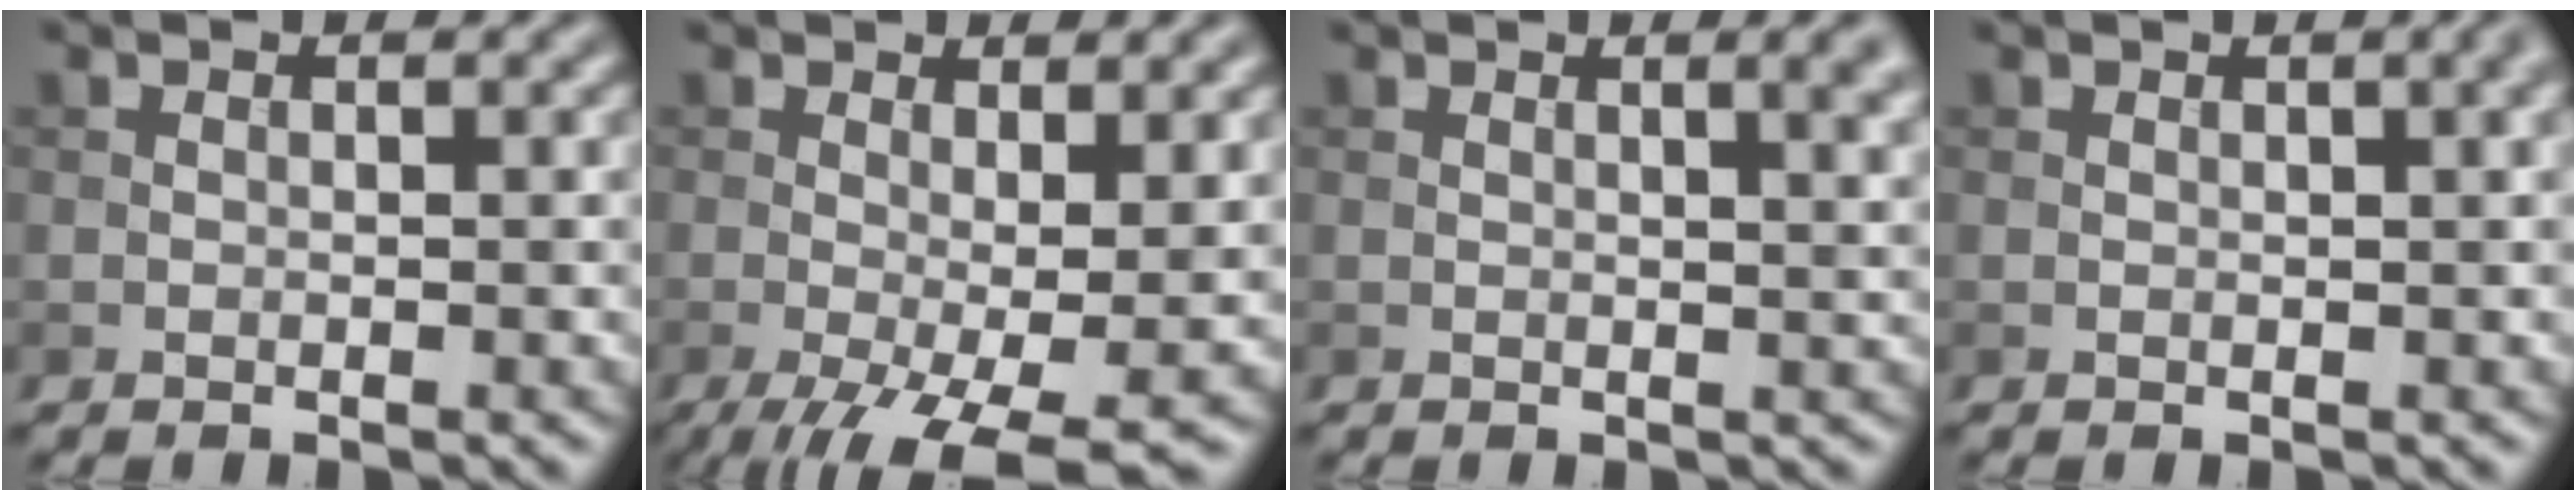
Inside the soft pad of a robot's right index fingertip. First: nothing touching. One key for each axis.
{"total": 7.4, "fx": -2.3, "fy": 2.1, "fz": 6.7, "tx": -0.114, "ty": -0.019, "tz": -0.028}
{"total": 3.5, "fx": 1.6, "fy": 1.4, "fz": 2.8, "tx": -0.014, "ty": 0.008, "tz": 0.012}
{"total": 2.4, "fx": 1.0, "fy": 0.8, "fz": 2.0, "tx": -0.016, "ty": 0.005, "tz": 0.010}